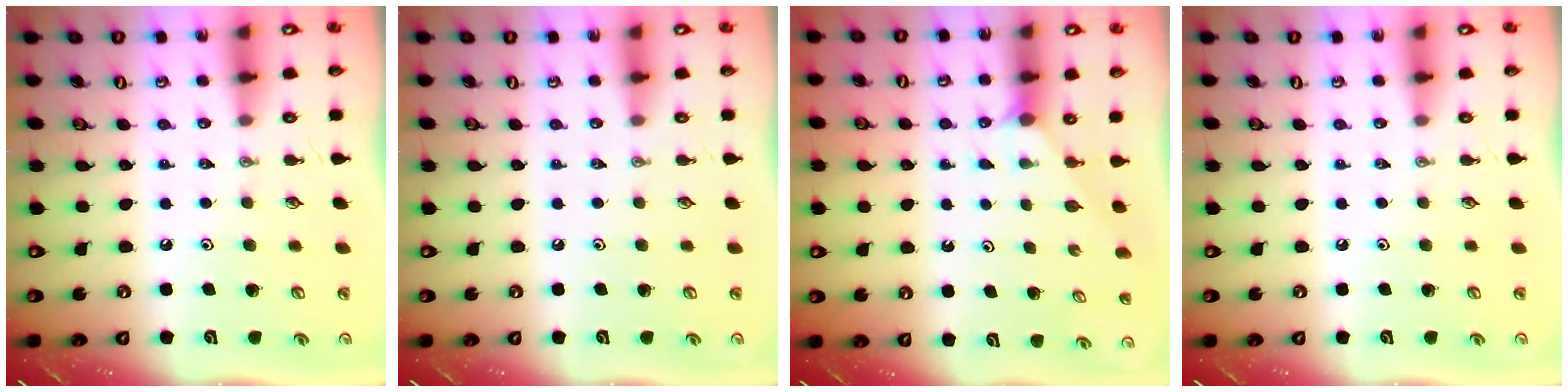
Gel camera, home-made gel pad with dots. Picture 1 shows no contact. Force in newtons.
{"total": 0.0}
{"total": 1.4, "press": 1.4, "slide": 0.1}
{"total": 0.0}